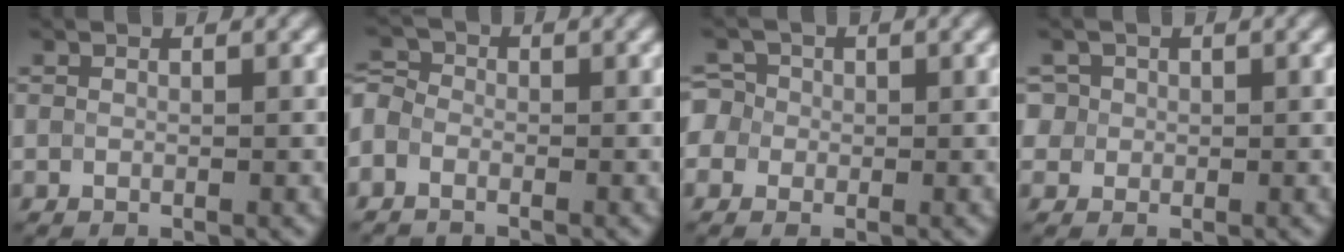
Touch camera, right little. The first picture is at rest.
{"total": 3.5, "force": [-2.5, 2.2, 0.9], "torque": [-0.005, 0.008, -0.052]}
{"total": 3.3, "force": [-0.3, 3.2, 1.0], "torque": [-0.011, 0.025, -0.033]}
{"total": 3.0, "force": [1.0, 2.7, 0.9], "torque": [-0.014, 0.009, 0.015]}